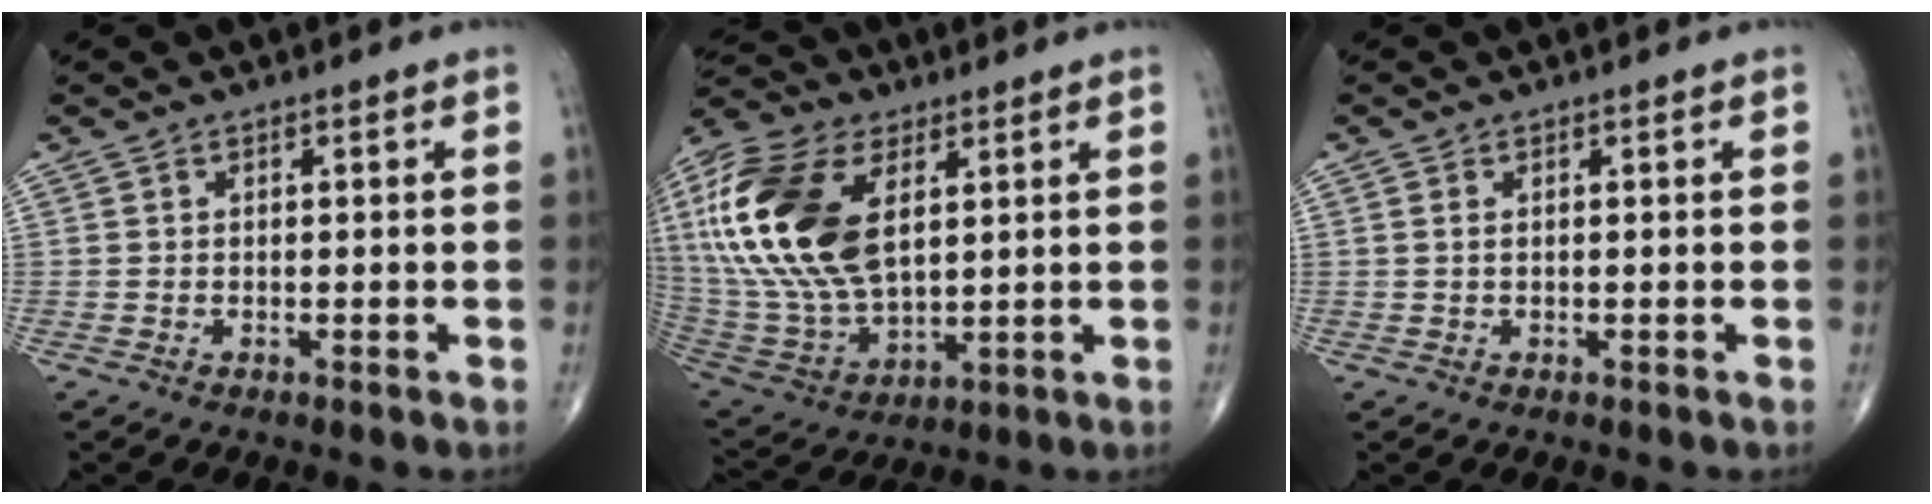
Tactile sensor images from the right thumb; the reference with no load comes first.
{"total": 24.9, "force": [6.8, 13.8, 19.6], "torque": [-0.429, -0.018, 0.129]}
{"total": 0.8, "force": [0.2, 0.4, 0.6], "torque": [-0.016, 0.005, 0.006]}